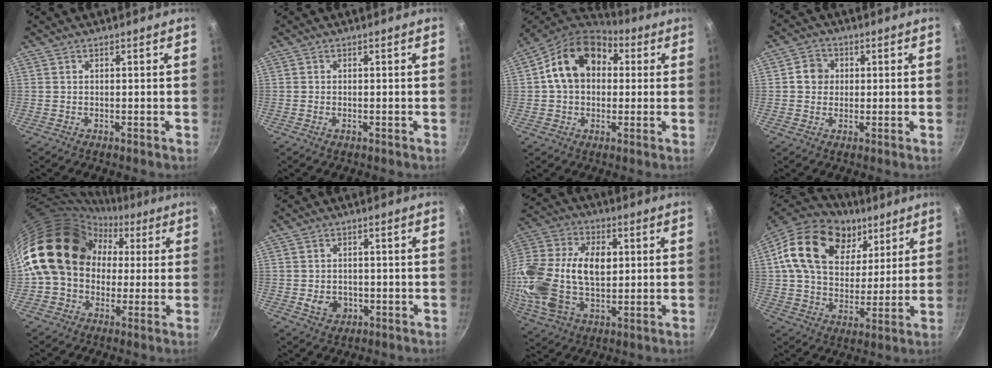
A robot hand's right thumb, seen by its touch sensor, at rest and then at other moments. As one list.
[{"total": 0.9, "force": [-0.3, 0.5, 0.7], "torque": [-0.013, 0.000, -0.005]}, {"total": 16.1, "force": [3.1, 11.9, 10.3], "torque": [-0.153, 0.031, 0.035]}, {"total": 4.4, "force": [0.5, 4.1, 1.6], "torque": [-0.002, 0.007, -0.001]}, {"total": 19.9, "force": [1.9, 16.5, 10.9], "torque": [-0.163, 0.061, 0.027]}, {"total": 4.9, "force": [-1.2, 4.0, 2.6], "torque": [-0.029, 0.007, -0.009]}, {"total": 22.4, "force": [1.2, 14.1, 17.4], "torque": [-0.339, 0.015, 0.020]}, {"total": 23.5, "force": [10.0, 16.1, 13.9], "torque": [-0.224, -0.014, 0.168]}]